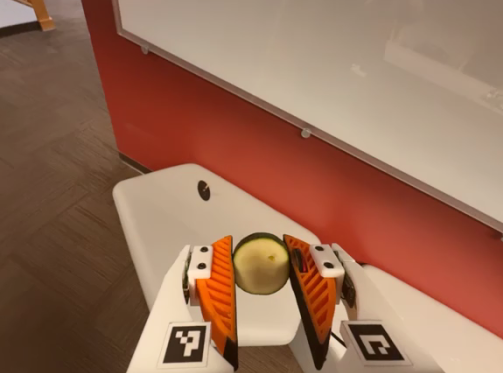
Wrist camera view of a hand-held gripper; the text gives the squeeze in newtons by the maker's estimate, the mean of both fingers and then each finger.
{"total": 10.5, "left": 11.0, "right": 9.9}